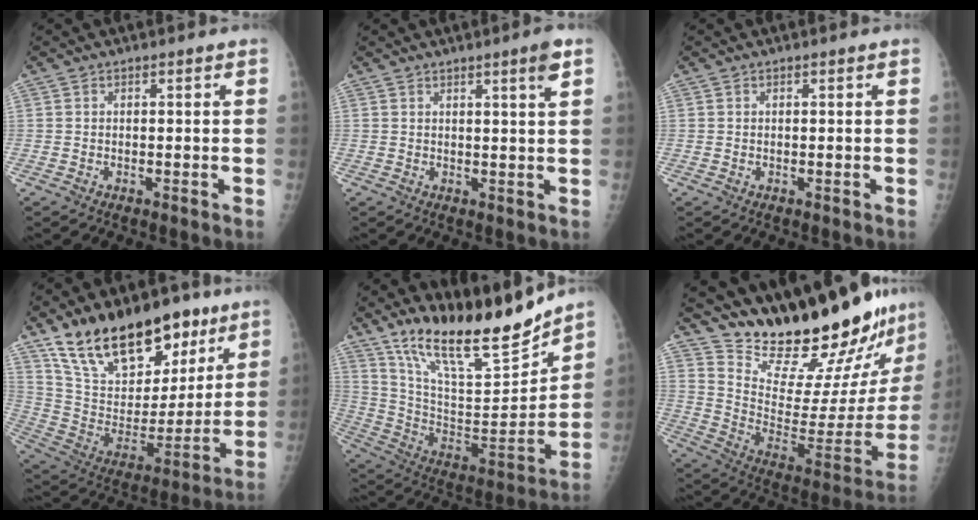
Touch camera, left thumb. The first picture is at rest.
{"total": 3.2, "force": [2.0, -0.2, 2.6], "torque": [-0.038, -0.015, 0.031]}
{"total": 0.0}
{"total": 25.5, "force": [16.8, 13.0, 14.1], "torque": [-0.197, -0.059, 0.291]}
{"total": 22.0, "force": [17.9, 5.5, 11.5], "torque": [-0.152, -0.104, 0.314]}
{"total": 28.4, "force": [25.5, 4.6, 11.6], "torque": [-0.148, -0.197, 0.369]}